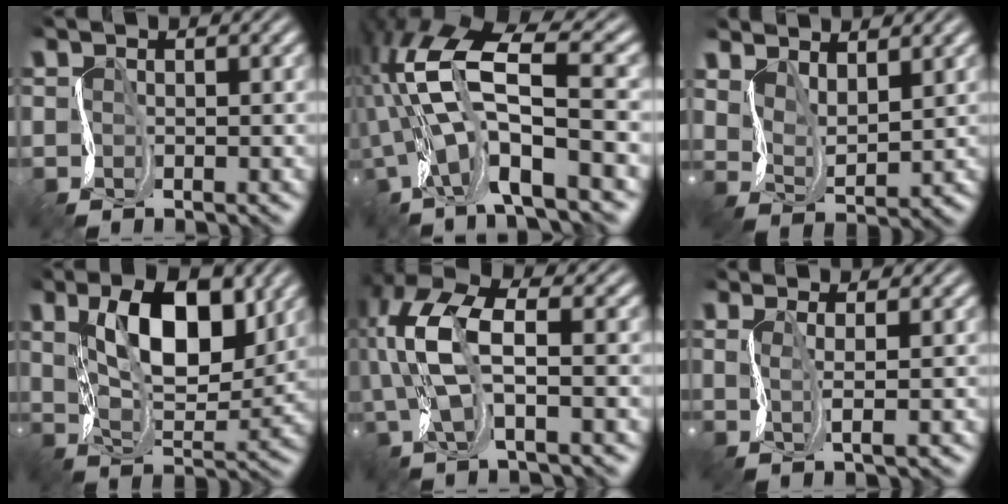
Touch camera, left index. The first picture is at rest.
{"total": 10.1, "force": [-2.1, 3.0, 9.4], "torque": [-0.178, 0.016, -0.045]}
{"total": 3.6, "force": [3.0, 1.3, 1.5], "torque": [-0.041, -0.005, 0.064]}
{"total": 8.2, "force": [3.6, 3.8, 6.4], "torque": [-0.107, 0.000, 0.064]}
{"total": 8.4, "force": [1.5, 3.3, 7.6], "torque": [-0.180, 0.014, 0.023]}
{"total": 1.4, "force": [0.9, -0.1, 1.1], "torque": [-0.026, -0.001, 0.017]}